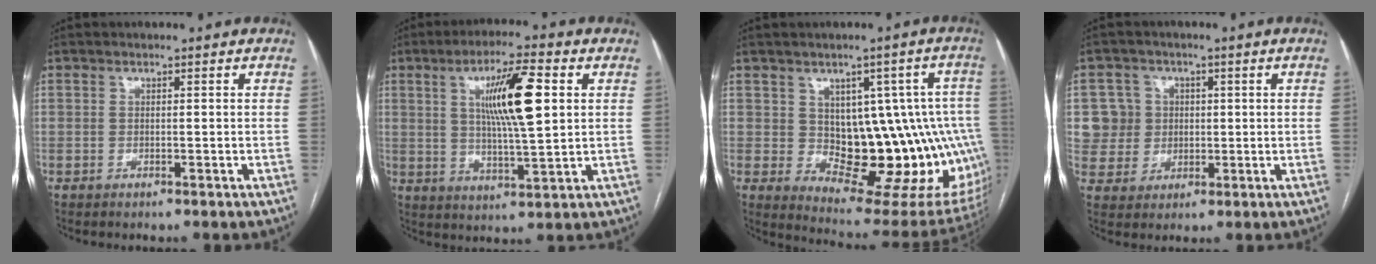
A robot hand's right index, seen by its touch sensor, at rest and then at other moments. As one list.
[{"total": 11.5, "force": [3.0, 1.2, 11.1], "torque": [-0.193, 0.004, 0.053]}, {"total": 17.3, "force": [-0.3, 7.9, 15.4], "torque": [-0.137, 0.022, 0.017]}, {"total": 6.8, "force": [1.4, 6.7, 0.3], "torque": [0.001, 0.019, 0.030]}]